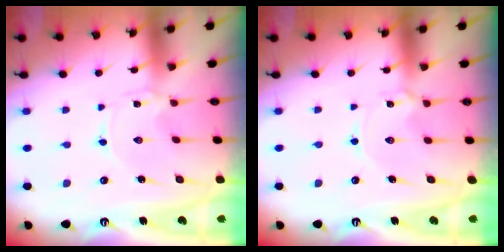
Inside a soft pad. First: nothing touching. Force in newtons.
{"total": 1.5, "press": 1.5, "slide": 0.1}